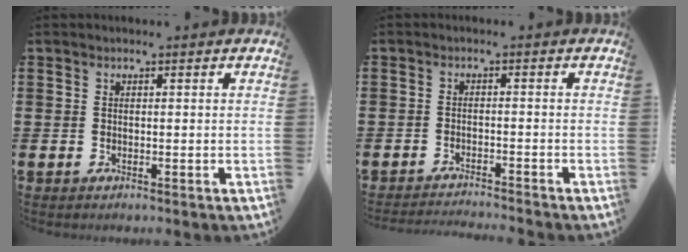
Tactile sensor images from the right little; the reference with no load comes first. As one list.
[{"total": 1.3, "force": [-1.3, -0.3, 0.1], "torque": [-0.001, 0.002, -0.026]}]